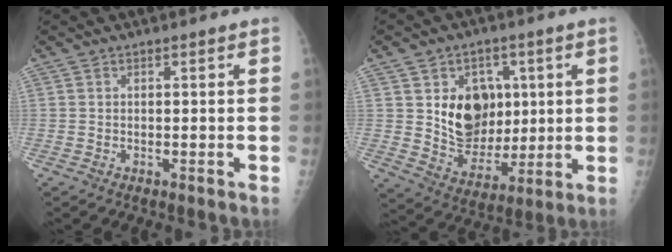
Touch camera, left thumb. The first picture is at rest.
{"total": 13.1, "force": [2.9, 10.3, 7.6], "torque": [-0.071, -0.017, 0.064]}